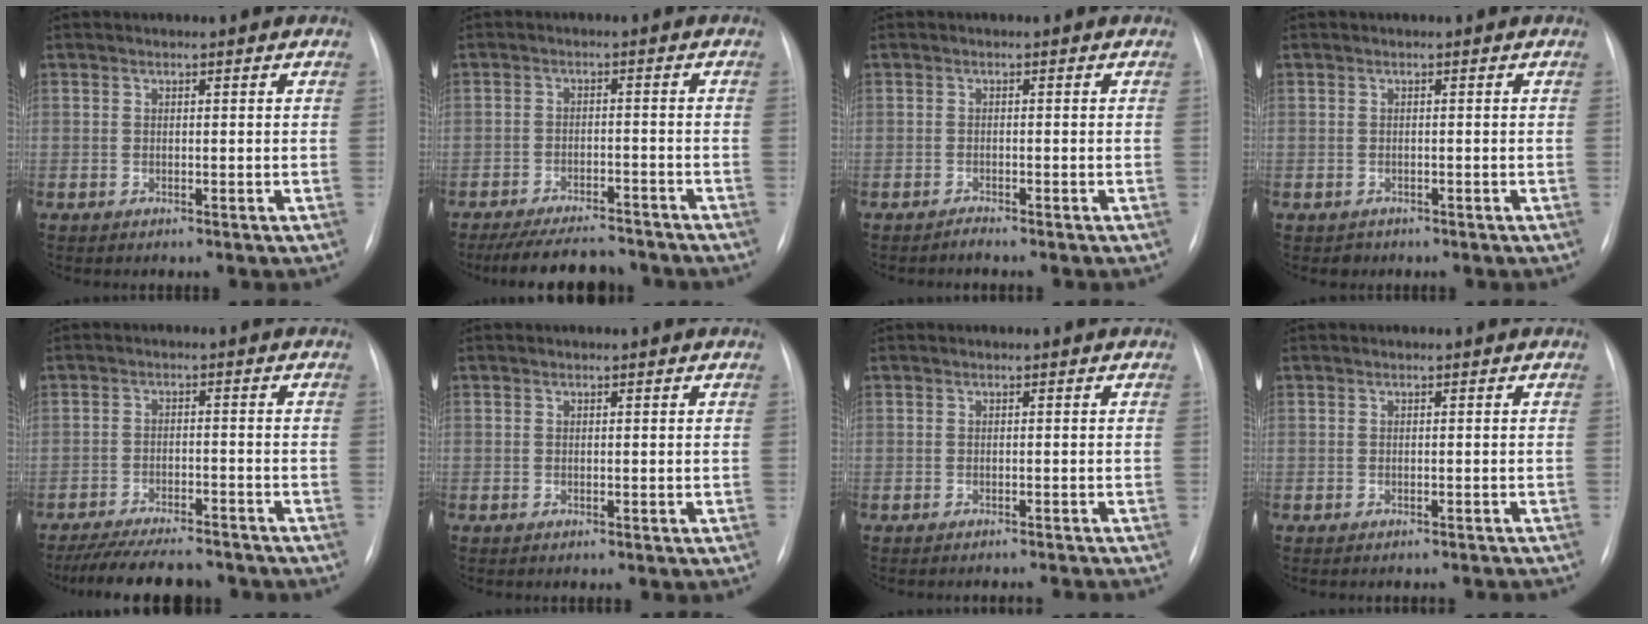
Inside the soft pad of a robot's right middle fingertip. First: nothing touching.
{"total": 10.6, "force": [-9.6, 2.4, 3.8], "torque": [-0.057, -0.002, -0.136]}
{"total": 0.6, "force": [-0.6, -0.2, 0.0], "torque": [0.005, -0.001, -0.007]}
{"total": 0.9, "force": [-0.6, 0.7, -0.1], "torque": [-0.001, 0.003, -0.008]}
{"total": 12.4, "force": [-10.9, 3.1, 5.1], "torque": [-0.082, 0.000, -0.154]}
{"total": 0.0}
{"total": 4.3, "force": [-4.2, -0.4, 0.8], "torque": [-0.006, -0.003, -0.047]}
{"total": 3.9, "force": [-3.8, 0.5, 0.9], "torque": [-0.010, -0.002, -0.041]}